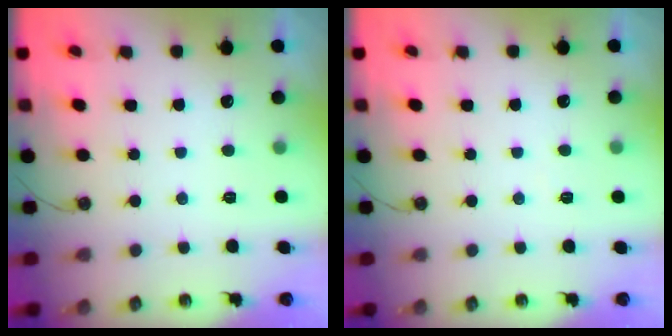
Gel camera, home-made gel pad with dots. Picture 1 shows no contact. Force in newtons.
{"total": 2.7, "press": 2.7, "slide": 0.5}